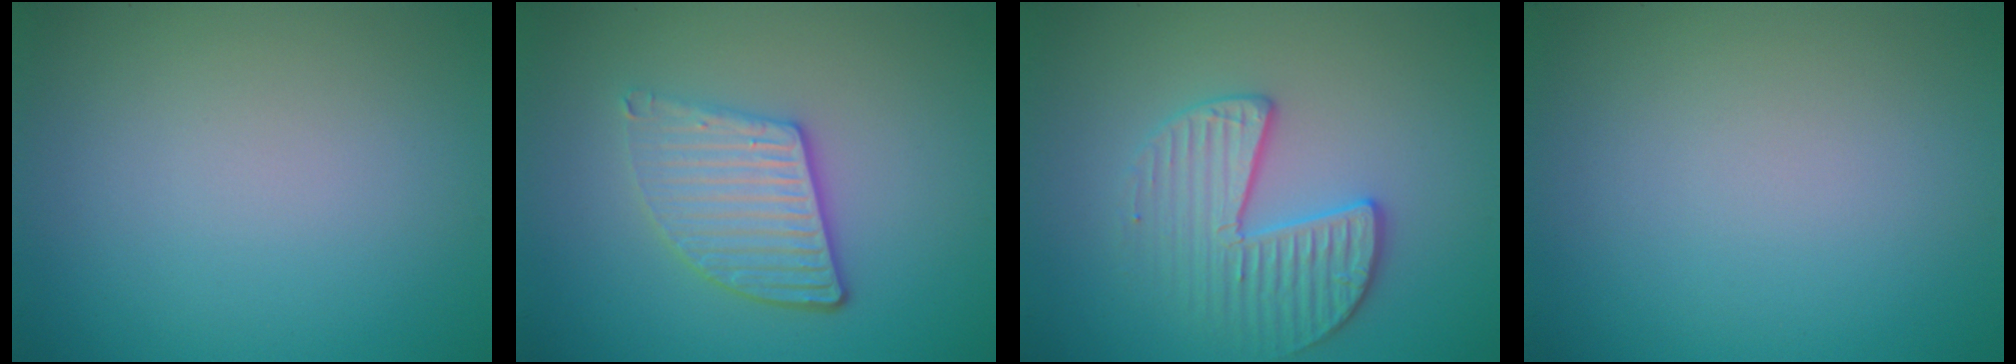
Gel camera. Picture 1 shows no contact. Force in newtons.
{"total": 4.1, "press": 3.3, "slide": 2.4}
{"total": 3.4, "press": 3.3, "slide": 1.0}
{"total": 0.0}